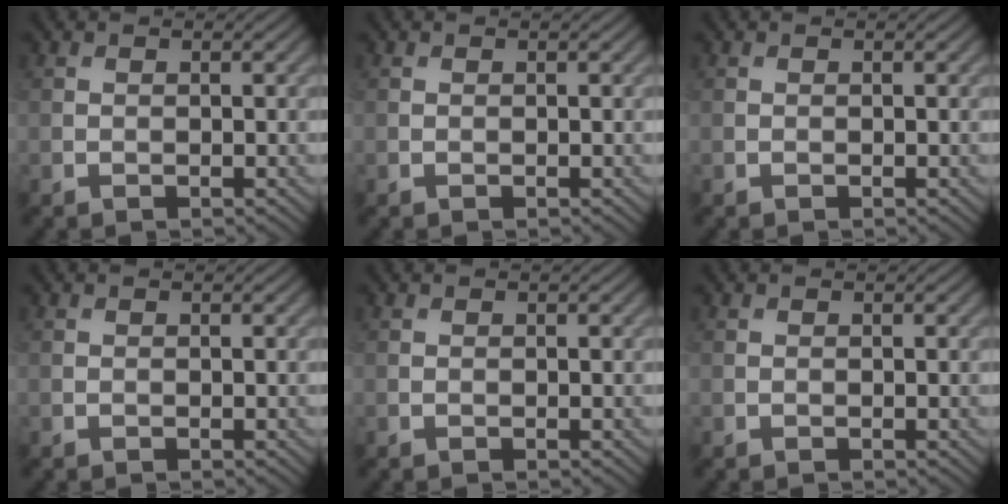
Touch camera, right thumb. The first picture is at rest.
{"total": 0.0}
{"total": 0.0}
{"total": 0.0}
{"total": 0.0}
{"total": 0.0}